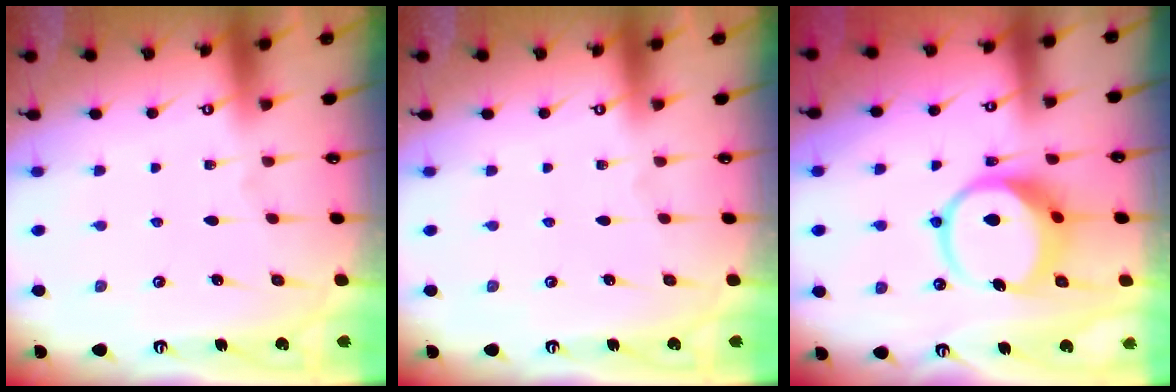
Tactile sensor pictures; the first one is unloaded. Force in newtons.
{"total": 0.0}
{"total": 10.3, "press": 10.2, "slide": 1.4}